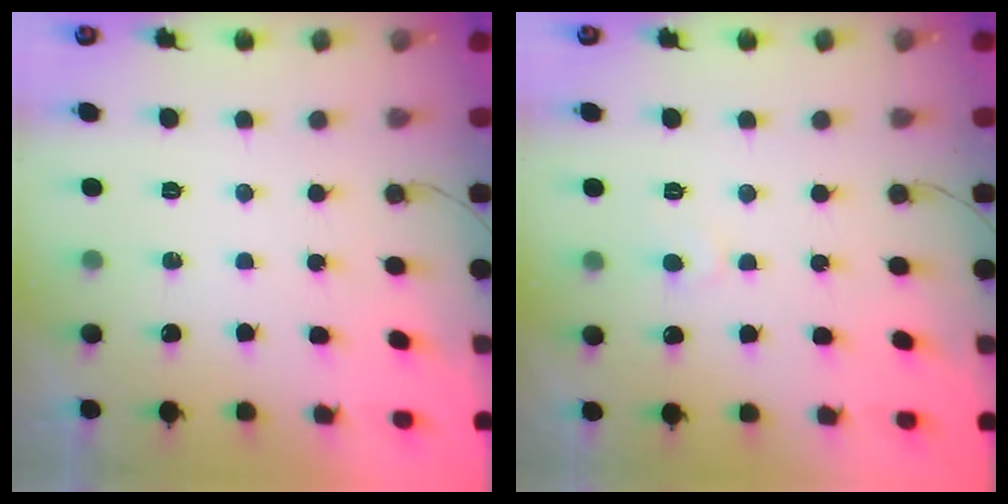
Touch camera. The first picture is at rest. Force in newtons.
{"total": 4.8, "press": 4.7, "slide": 0.4}